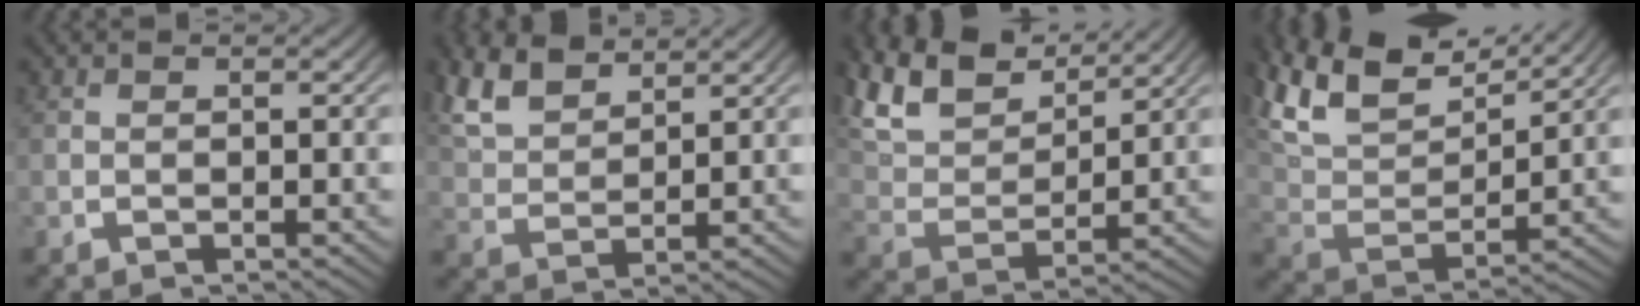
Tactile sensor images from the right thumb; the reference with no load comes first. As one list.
[{"total": 4.7, "force": [3.9, 1.7, 2.1], "torque": [-0.047, 0.006, 0.082]}, {"total": 8.2, "force": [5.7, 3.8, 4.5], "torque": [-0.100, 0.010, 0.103]}, {"total": 11.0, "force": [6.0, 6.1, 6.8], "torque": [-0.146, 0.006, 0.101]}]